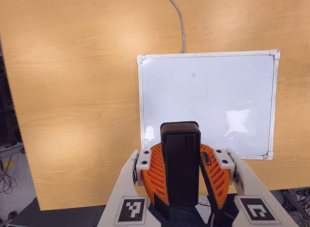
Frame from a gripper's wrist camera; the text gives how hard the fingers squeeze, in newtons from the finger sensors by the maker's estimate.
{"total": 9.0, "left": 9.6, "right": 8.5}